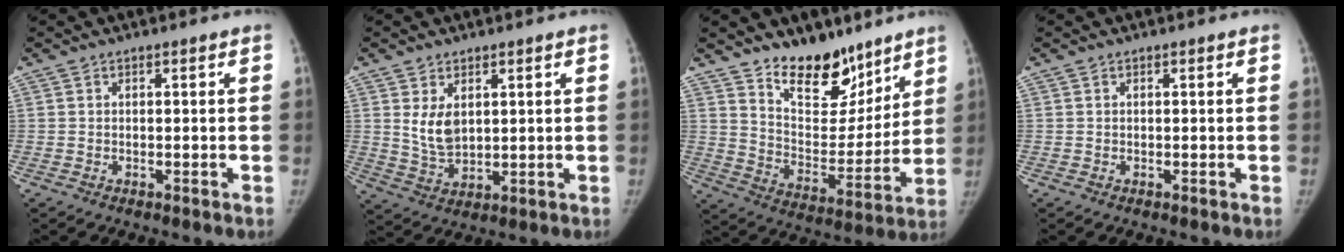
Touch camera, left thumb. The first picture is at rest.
{"total": 5.9, "force": [1.9, 3.8, 4.1], "torque": [-0.058, -0.018, 0.048]}
{"total": 16.3, "force": [12.2, 8.2, 7.0], "torque": [-0.050, -0.094, 0.202]}
{"total": 0.0}